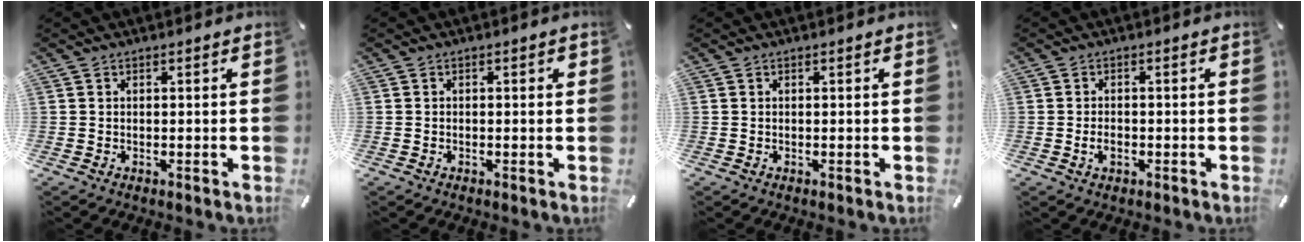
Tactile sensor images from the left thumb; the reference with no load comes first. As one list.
[{"total": 0.9, "force": [-0.2, 0.5, 0.7], "torque": [-0.013, 0.002, -0.006]}, {"total": 0.0}, {"total": 2.6, "force": [-0.8, 1.6, 1.9], "torque": [-0.034, 0.004, -0.014]}]